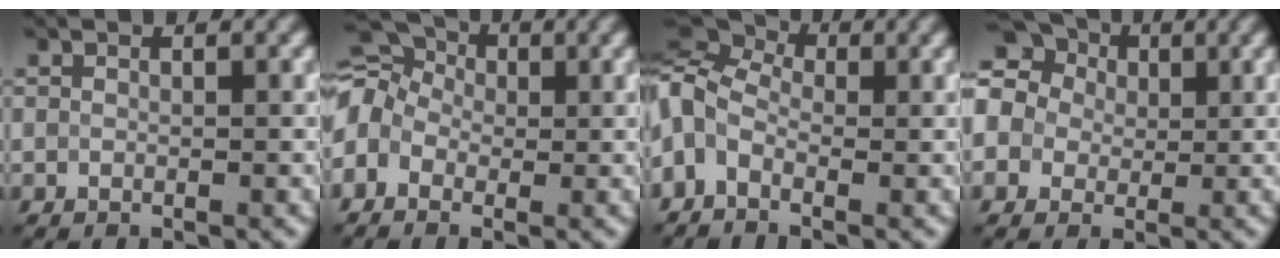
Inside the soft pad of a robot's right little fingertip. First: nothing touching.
{"total": 6.7, "force": [0.1, 5.2, 4.2], "torque": [-0.093, 0.038, -0.026]}
{"total": 7.2, "force": [-0.4, 4.6, 5.5], "torque": [-0.126, 0.026, -0.021]}
{"total": 11.0, "force": [2.7, 9.7, 4.5], "torque": [-0.115, 0.049, 0.018]}